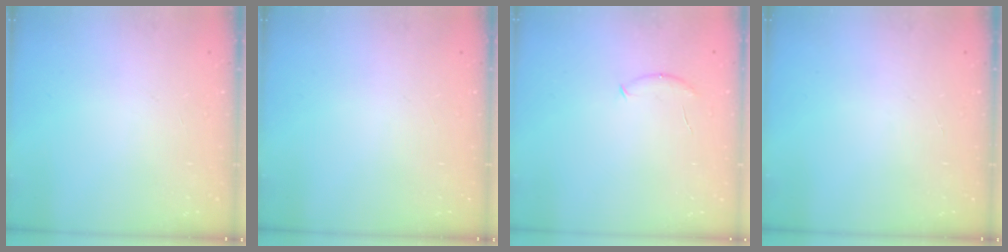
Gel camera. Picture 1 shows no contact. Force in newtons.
{"total": 0.0}
{"total": 5.8, "press": 5.7, "slide": 1.2}
{"total": 0.0}